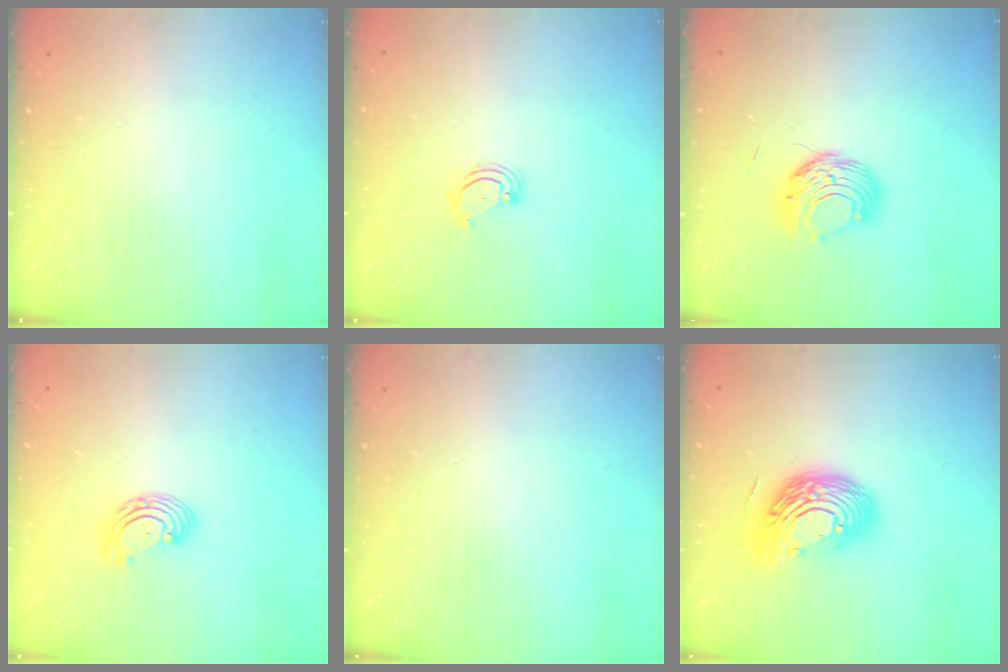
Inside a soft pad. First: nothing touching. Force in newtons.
{"total": 2.8, "press": 2.8, "slide": 0.3}
{"total": 9.7, "press": 9.7, "slide": 0.9}
{"total": 3.9, "press": 3.9, "slide": 0.3}
{"total": 0.0}
{"total": 17.0, "press": 16.9, "slide": 1.3}